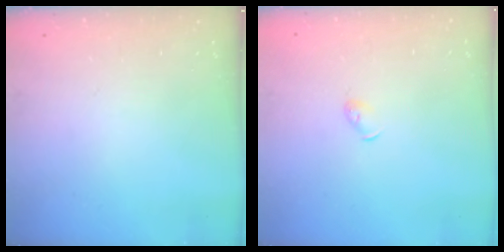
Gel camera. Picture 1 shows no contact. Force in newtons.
{"total": 3.5, "press": 3.5, "slide": 0.8}